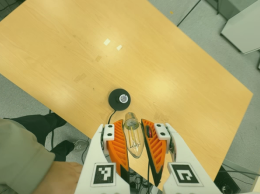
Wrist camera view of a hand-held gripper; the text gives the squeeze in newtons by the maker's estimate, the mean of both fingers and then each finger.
{"total": 20.5, "left": 22.0, "right": 18.9}